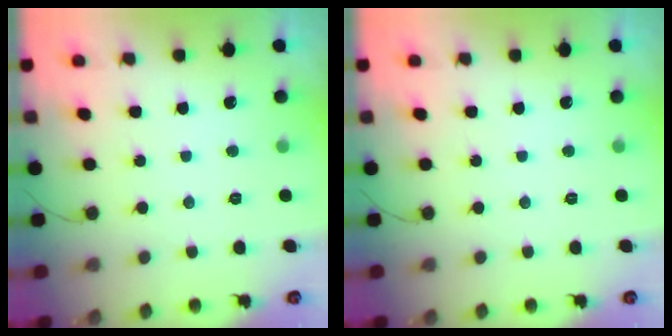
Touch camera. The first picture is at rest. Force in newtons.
{"total": 0.0}